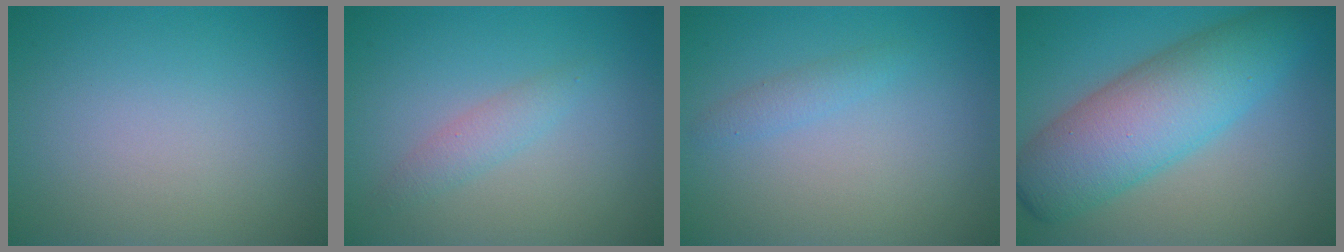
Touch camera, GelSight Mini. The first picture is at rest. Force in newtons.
{"total": 1.6, "press": 1.6, "slide": 0.0}
{"total": 1.2, "press": 1.2, "slide": 0.1}
{"total": 8.7, "press": 8.7, "slide": 0.1}